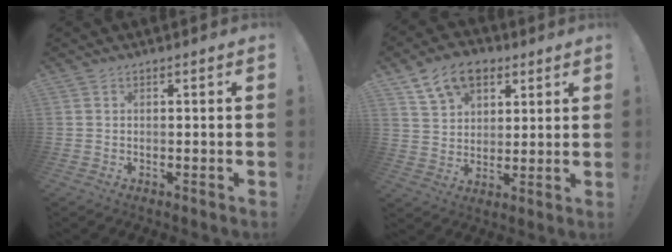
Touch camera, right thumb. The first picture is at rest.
{"total": 12.3, "force": [6.8, 8.4, 5.8], "torque": [-0.092, -0.025, 0.130]}